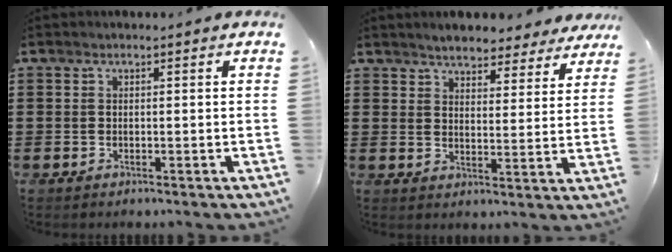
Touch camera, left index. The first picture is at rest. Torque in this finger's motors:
{"motor_torque": [0.62, 0.62, 0.75, 0.11]}